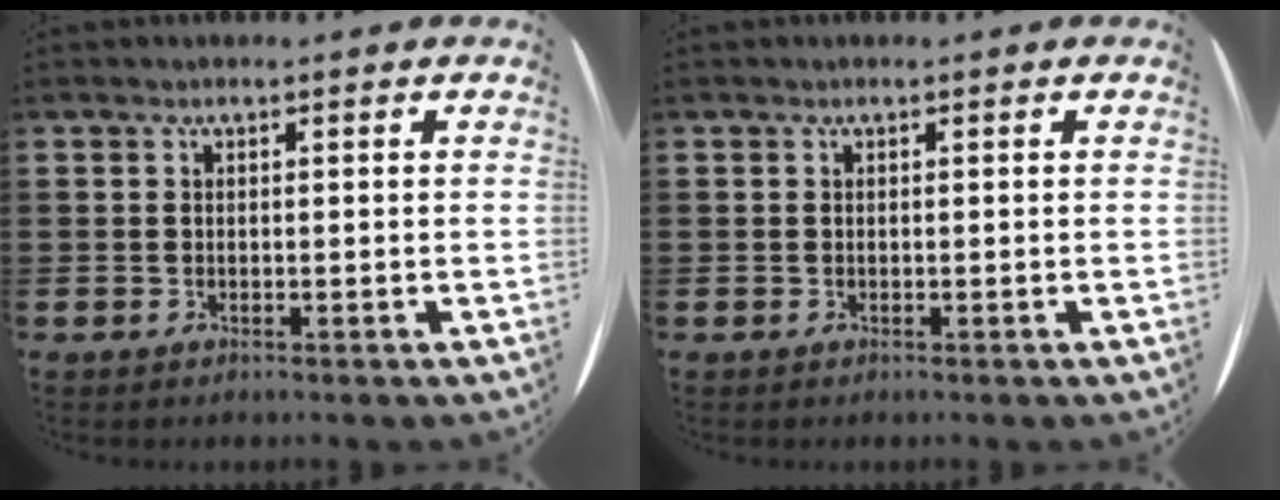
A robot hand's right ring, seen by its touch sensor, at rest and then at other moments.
{"total": 0.0}